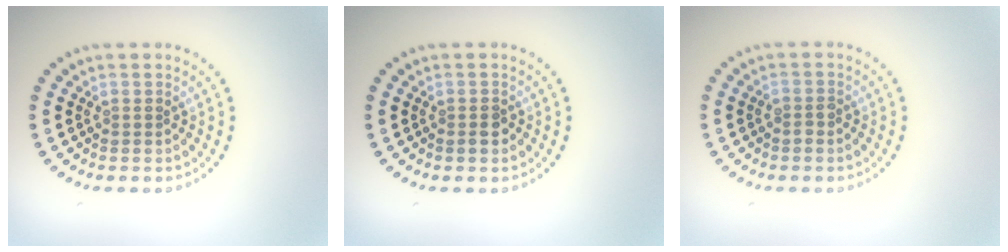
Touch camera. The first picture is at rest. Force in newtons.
{"total": 1.3, "press": 1.2, "slide": 0.4}
{"total": 0.8, "press": 0.7, "slide": 0.4}